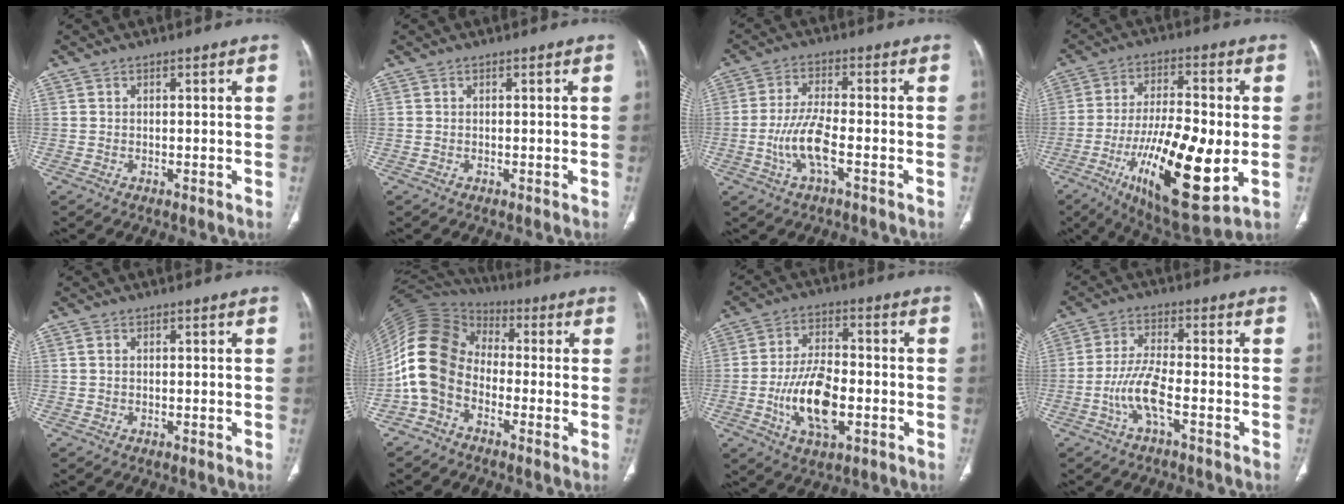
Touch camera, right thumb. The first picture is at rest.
{"total": 0.0}
{"total": 7.5, "force": [-2.5, 2.1, 6.8], "torque": [-0.149, 0.014, -0.048]}
{"total": 22.6, "force": [-5.7, 7.1, 20.6], "torque": [-0.378, -0.008, -0.082]}
{"total": 0.8, "force": [0.2, 0.6, 0.6], "torque": [-0.016, 0.002, 0.006]}
{"total": 12.8, "force": [-3.2, 9.5, 8.0], "torque": [-0.166, 0.050, -0.081]}
{"total": 13.3, "force": [-3.4, 6.7, 11.0], "torque": [-0.191, 0.015, -0.057]}
{"total": 6.9, "force": [-2.7, 1.5, 6.1], "torque": [-0.141, 0.018, -0.056]}